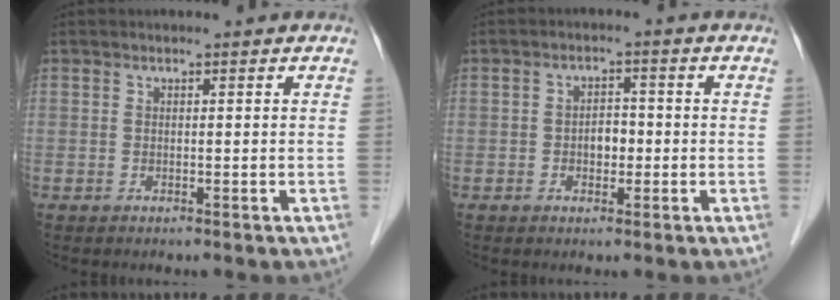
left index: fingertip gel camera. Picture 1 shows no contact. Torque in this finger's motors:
{"motor_torque": [0.04, 0.13, 0.09, 0.00]}